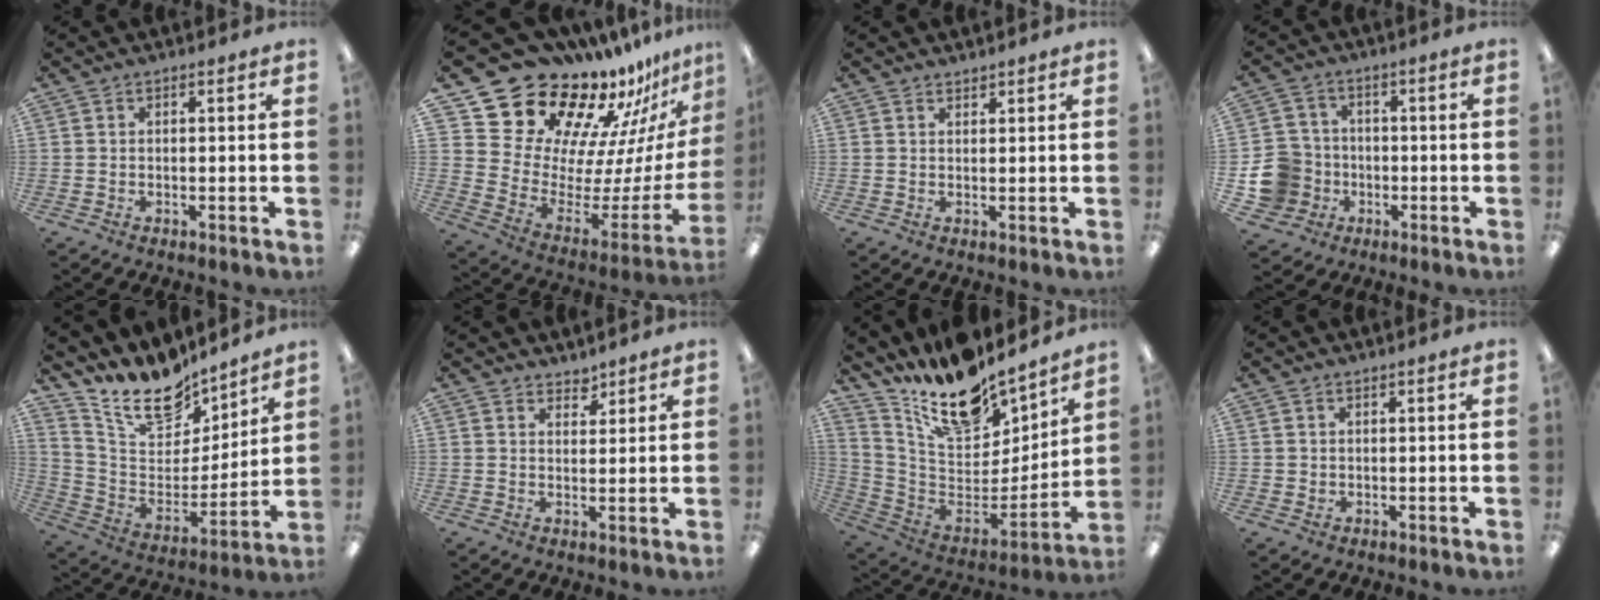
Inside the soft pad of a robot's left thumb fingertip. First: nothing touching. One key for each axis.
{"total": 23.9, "fx": 19.3, "fy": 12.5, "fz": 6.5, "tx": -0.087, "ty": -0.174, "tz": 0.377}
{"total": 1.2, "fx": 1.2, "fy": 0.2, "fz": -0.1, "tx": 0.000, "ty": -0.003, "tz": 0.024}
{"total": 11.1, "fx": -2.9, "fy": 10.3, "fz": 3.2, "tx": -0.083, "ty": 0.031, "tz": -0.044}
{"total": 16.9, "fx": 13.9, "fy": 7.2, "fz": 6.2, "tx": -0.132, "ty": -0.096, "tz": 0.250}
{"total": 3.1, "fx": 2.8, "fy": 1.3, "fz": 0.3, "tx": 0.007, "ty": -0.021, "tz": 0.051}
{"total": 18.0, "fx": 14.3, "fy": 7.5, "fz": 8.1, "tx": -0.145, "ty": -0.113, "tz": 0.251}
{"total": 1.2, "fx": 0.6, "fy": 1.0, "fz": 0.0, "tx": -0.001, "ty": 0.003, "tz": 0.011}